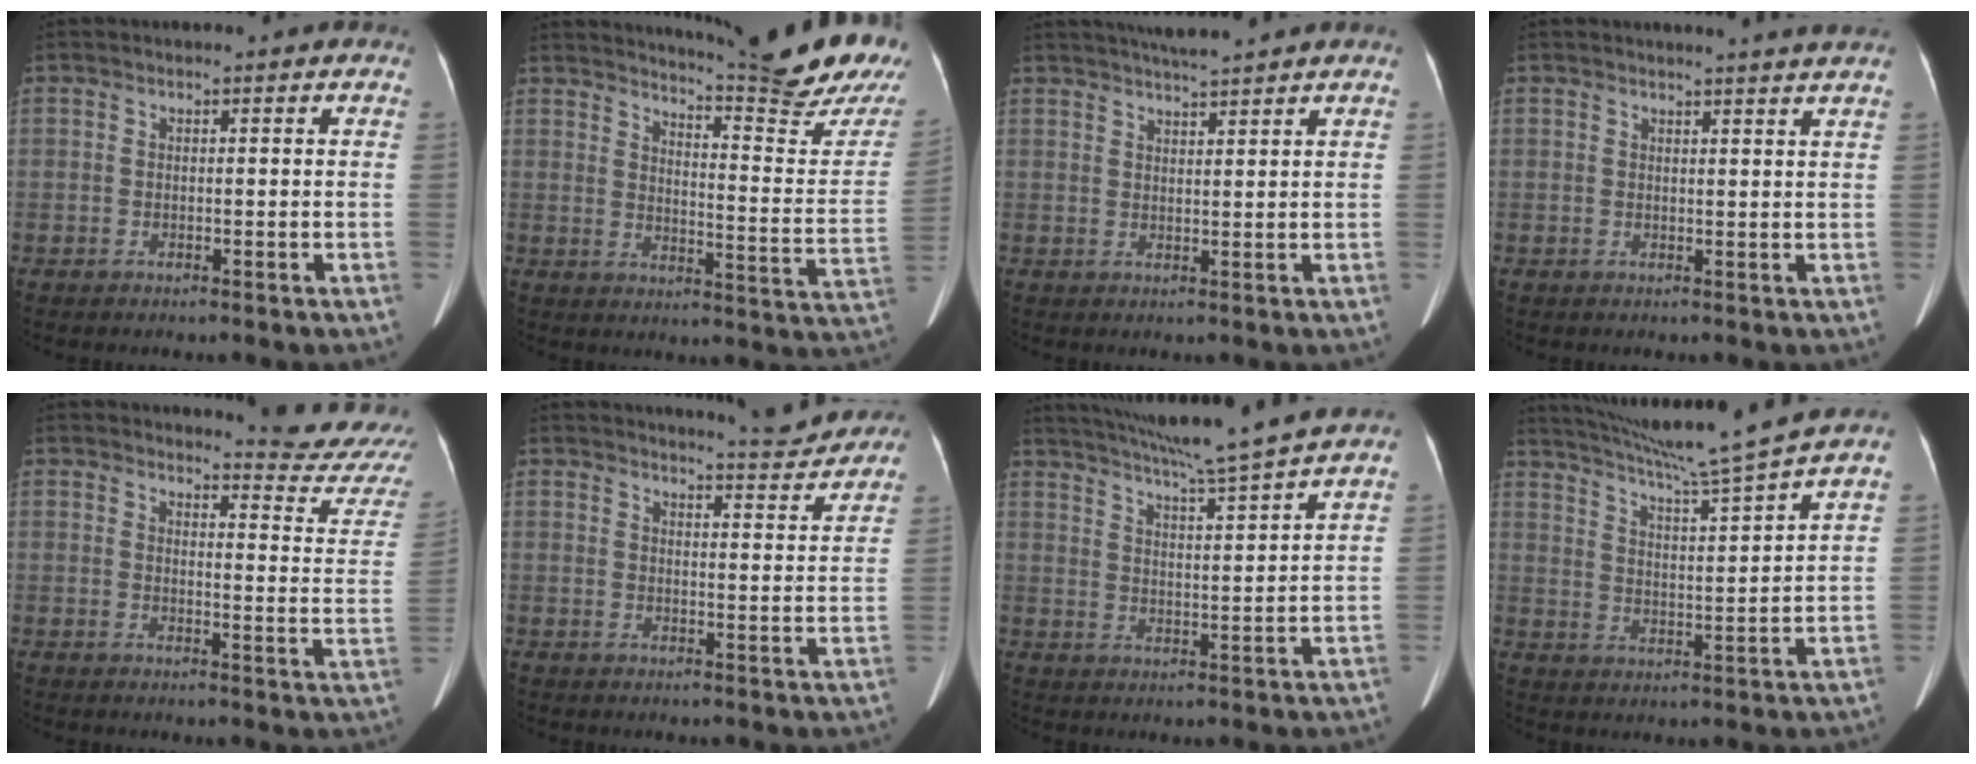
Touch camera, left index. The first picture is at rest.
{"total": 19.3, "force": [17.7, -1.5, 7.6], "torque": [-0.119, -0.109, 0.217]}
{"total": 5.9, "force": [5.4, -0.7, 2.4], "torque": [-0.043, 0.015, 0.086]}
{"total": 5.0, "force": [4.6, -0.8, 1.8], "torque": [-0.021, 0.001, 0.040]}
{"total": 11.7, "force": [11.6, -0.8, 1.3], "torque": [-0.009, -0.100, 0.114]}
{"total": 7.7, "force": [7.6, 0.0, 1.3], "torque": [-0.026, -0.016, 0.090]}
{"total": 13.9, "force": [12.2, -2.1, 6.4], "torque": [-0.111, -0.014, 0.180]}
{"total": 14.1, "force": [12.4, -2.9, 6.1], "torque": [-0.109, -0.024, 0.194]}